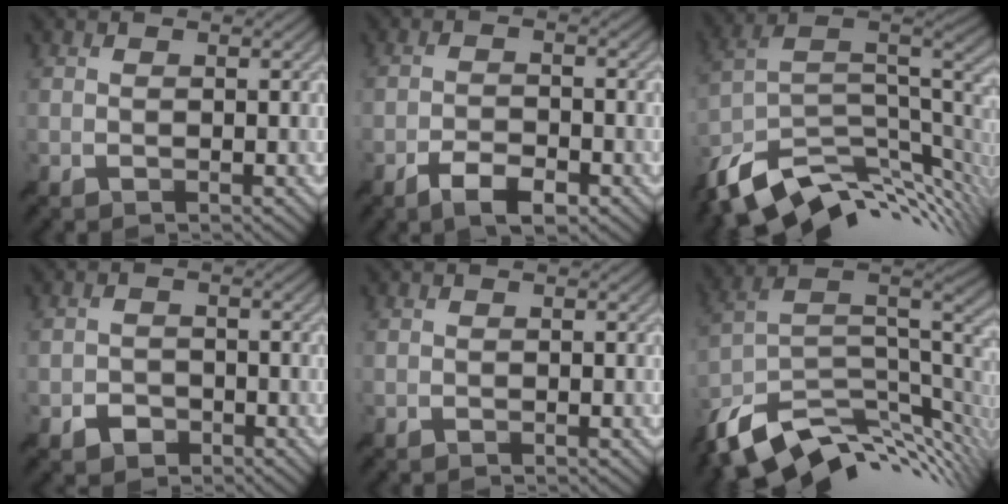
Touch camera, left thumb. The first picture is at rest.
{"total": 4.5, "force": [-2.9, 1.6, 3.0], "torque": [-0.056, -0.003, -0.050]}
{"total": 13.2, "force": [-7.0, 6.1, 9.3], "torque": [-0.206, -0.022, -0.113]}
{"total": 2.4, "force": [-1.5, 1.8, 0.7], "torque": [-0.006, -0.003, -0.028]}
{"total": 0.0}
{"total": 13.3, "force": [-7.1, 6.2, 9.4], "torque": [-0.208, -0.022, -0.115]}